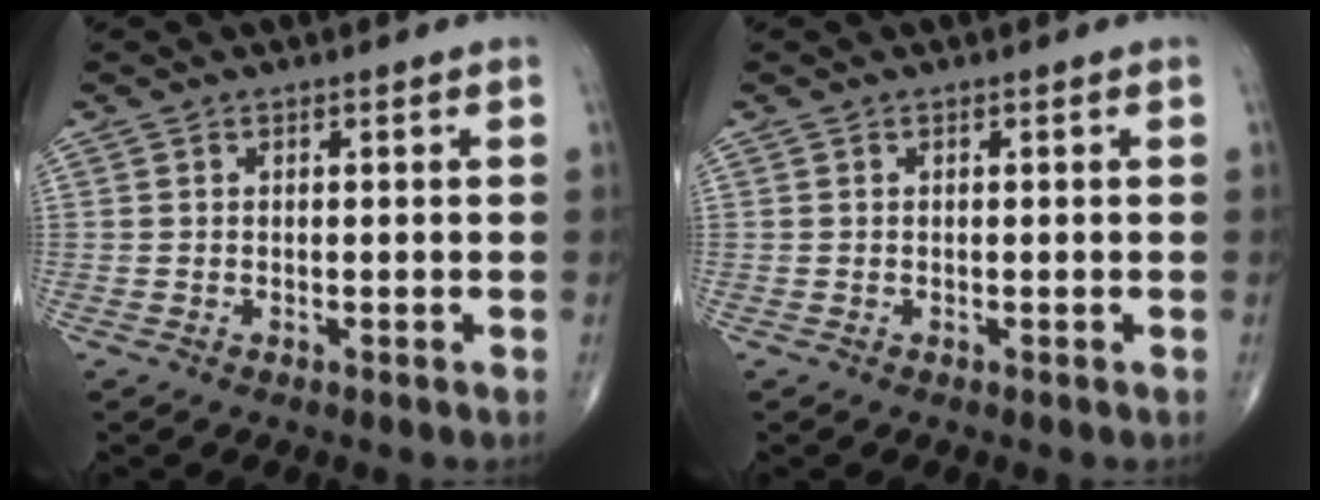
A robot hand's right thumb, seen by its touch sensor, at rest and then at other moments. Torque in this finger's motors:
{"motor_torque": [0.18, 0.02, 0.00, 0.14, 0.07]}